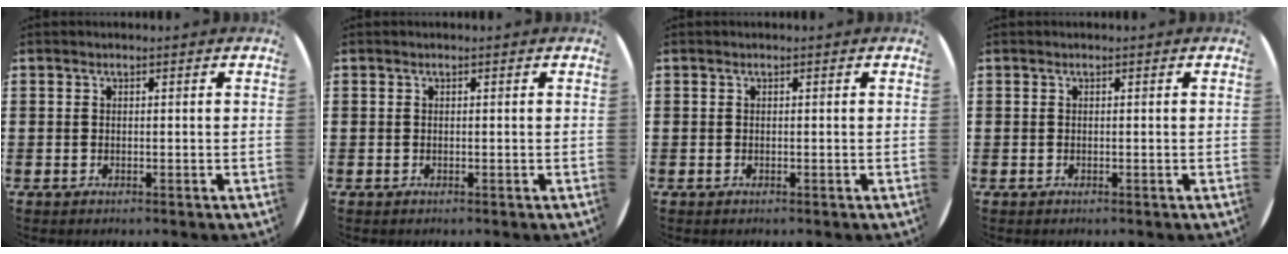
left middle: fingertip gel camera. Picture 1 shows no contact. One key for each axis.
{"total": 0.0}
{"total": 0.0}
{"total": 0.0}